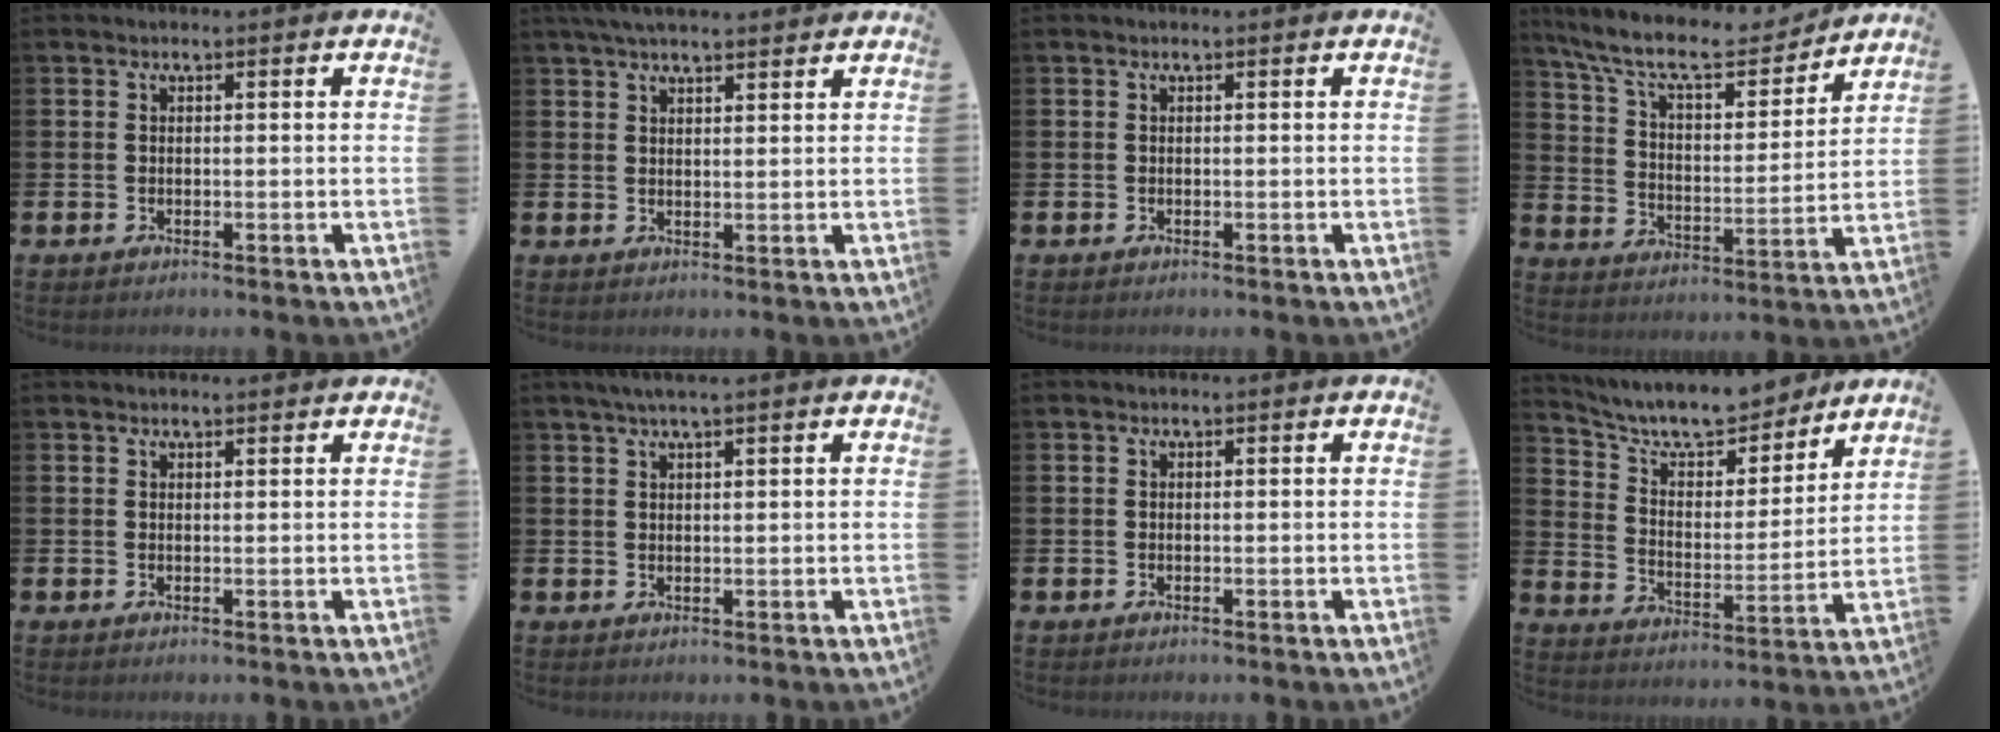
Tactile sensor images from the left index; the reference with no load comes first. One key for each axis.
{"total": 4.0, "fx": 3.6, "fy": 0.7, "fz": 1.7, "tx": -0.037, "ty": -0.008, "tz": 0.066}
{"total": 0.0}
{"total": 10.8, "fx": 9.6, "fy": 2.7, "fz": 4.2, "tx": -0.110, "ty": -0.064, "tz": 0.162}
{"total": 0.8, "fx": 0.8, "fy": 0.0, "fz": 0.2, "tx": 0.007, "ty": -0.005, "tz": 0.012}
{"total": 2.2, "fx": 1.6, "fy": 0.0, "fz": 1.5, "tx": -0.036, "ty": 0.006, "tz": 0.028}
{"total": 0.0}
{"total": 10.4, "fx": 9.6, "fy": 2.6, "fz": 3.0, "tx": -0.081, "ty": -0.071, "tz": 0.165}